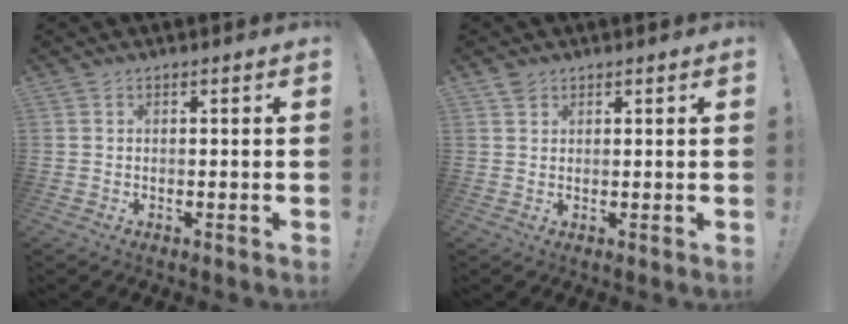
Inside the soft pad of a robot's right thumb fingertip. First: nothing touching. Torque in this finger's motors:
{"motor_torque": [-0.20, -0.01, -0.35, 0.28, 0.00]}